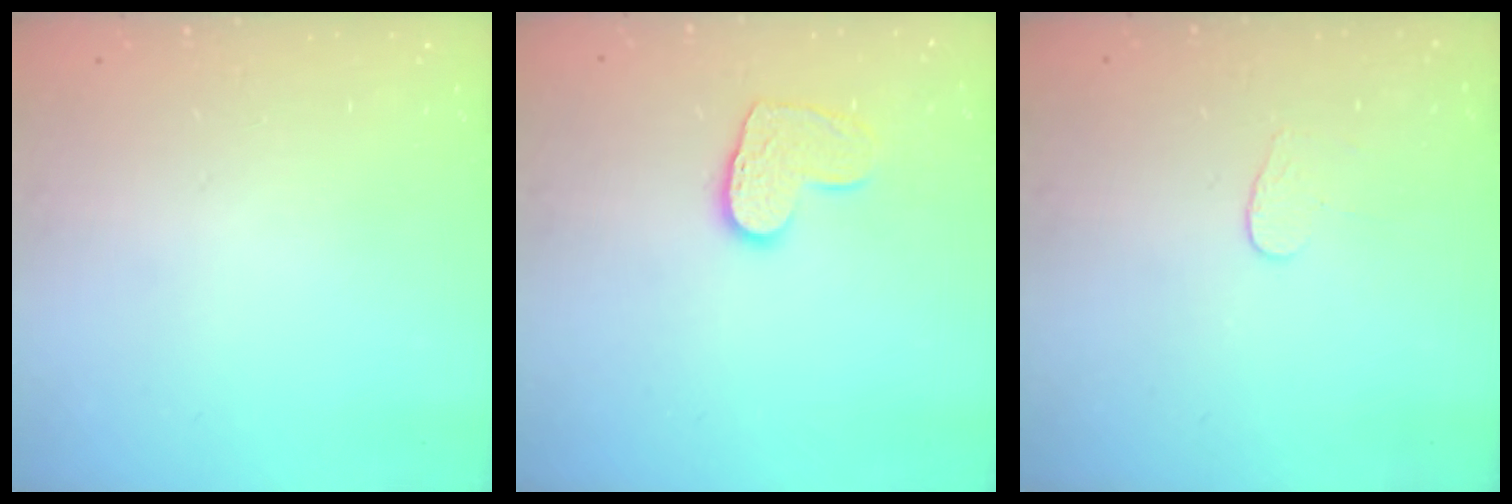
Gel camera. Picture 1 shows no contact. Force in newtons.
{"total": 9.1, "press": 9.1, "slide": 0.2}
{"total": 3.8, "press": 3.8, "slide": 0.3}